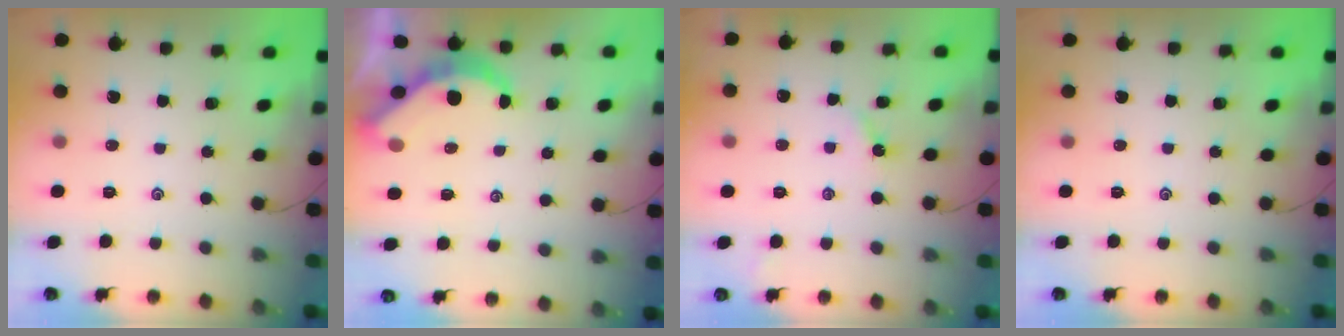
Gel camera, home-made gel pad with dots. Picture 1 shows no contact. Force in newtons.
{"total": 5.5, "press": 5.5, "slide": 0.4}
{"total": 2.6, "press": 2.6, "slide": 0.3}
{"total": 0.0}